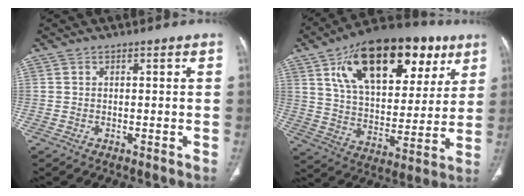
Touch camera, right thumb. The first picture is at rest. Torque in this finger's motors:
{"motor_torque": [-0.75, 4.26, 1.76, 1.01, 0.19]}